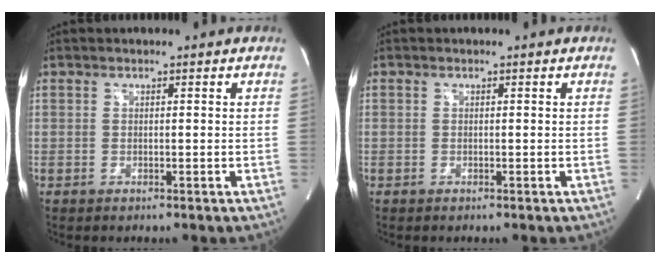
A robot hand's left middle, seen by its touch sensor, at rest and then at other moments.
{"total": 0.0}